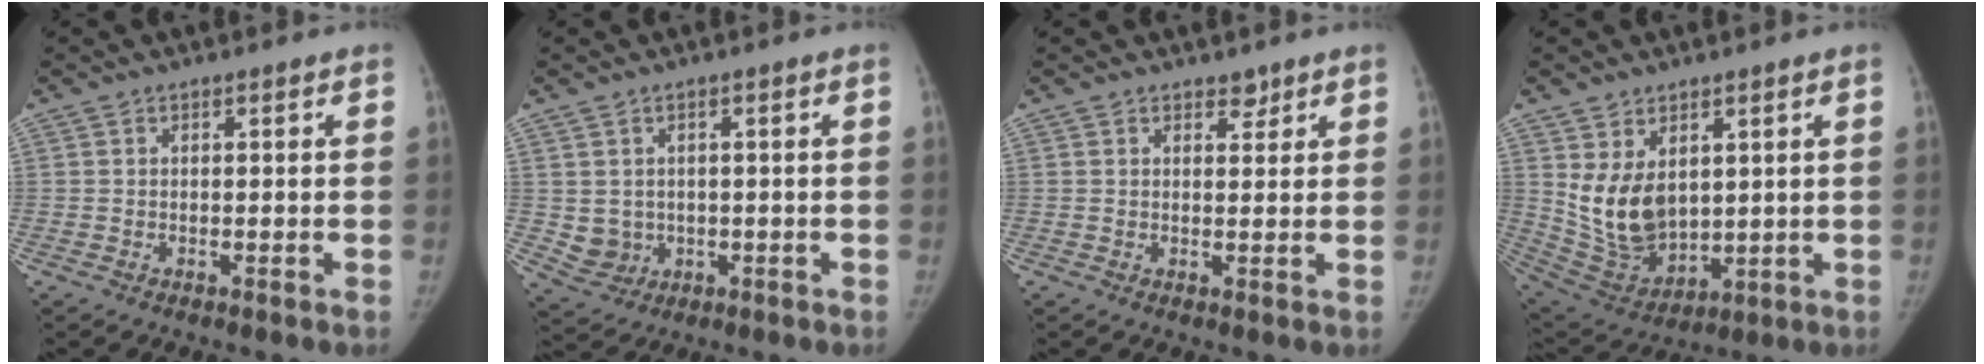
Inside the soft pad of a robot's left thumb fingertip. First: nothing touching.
{"total": 4.6, "force": [0.0, 4.3, 1.8], "torque": [-0.018, -0.001, 0.016]}
{"total": 1.8, "force": [1.4, 1.0, 0.5], "torque": [0.007, -0.009, 0.019]}
{"total": 11.9, "force": [3.0, 8.0, 8.3], "torque": [-0.127, -0.025, 0.085]}